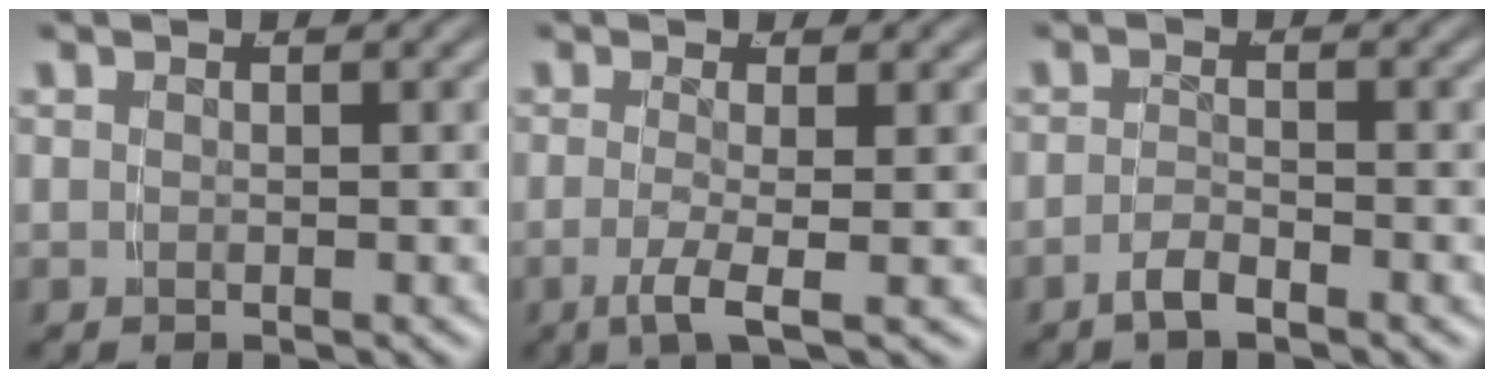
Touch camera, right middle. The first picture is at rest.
{"total": 3.0, "force": [-1.2, 0.2, 2.8], "torque": [-0.067, -0.020, -0.013]}
{"total": 1.8, "force": [-1.6, 0.1, 0.8], "torque": [-0.016, 0.001, -0.033]}